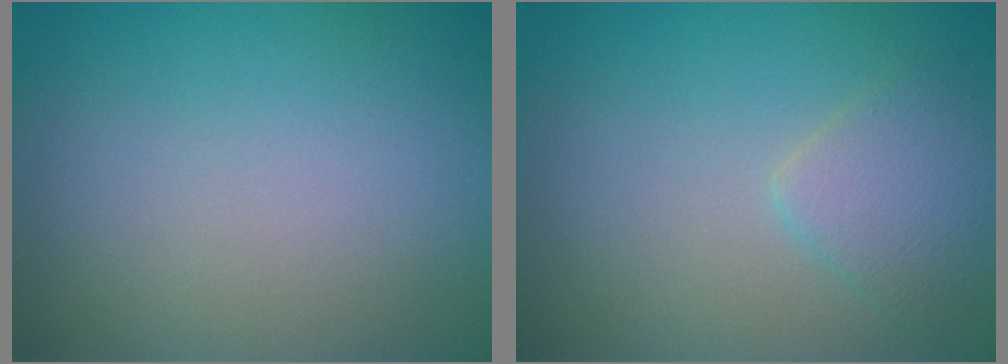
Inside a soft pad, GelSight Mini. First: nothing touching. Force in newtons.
{"total": 2.3, "press": 2.2, "slide": 0.2}